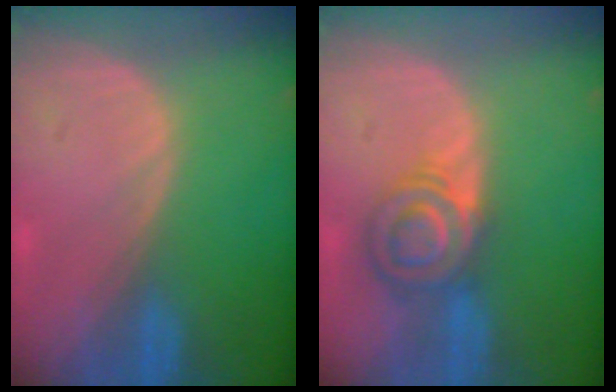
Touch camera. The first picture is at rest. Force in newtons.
{"total": 6.2, "press": 6.1, "slide": 1.2}